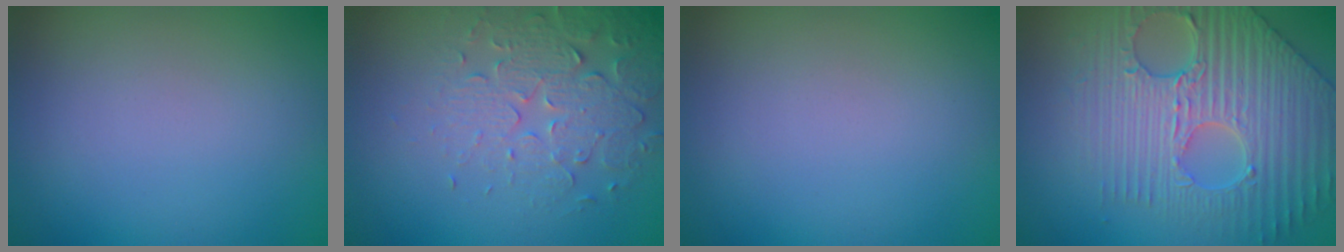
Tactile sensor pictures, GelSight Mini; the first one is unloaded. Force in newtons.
{"total": 3.8, "press": 3.5, "slide": 1.5}
{"total": 0.0}
{"total": 6.9, "press": 5.8, "slide": 3.6}